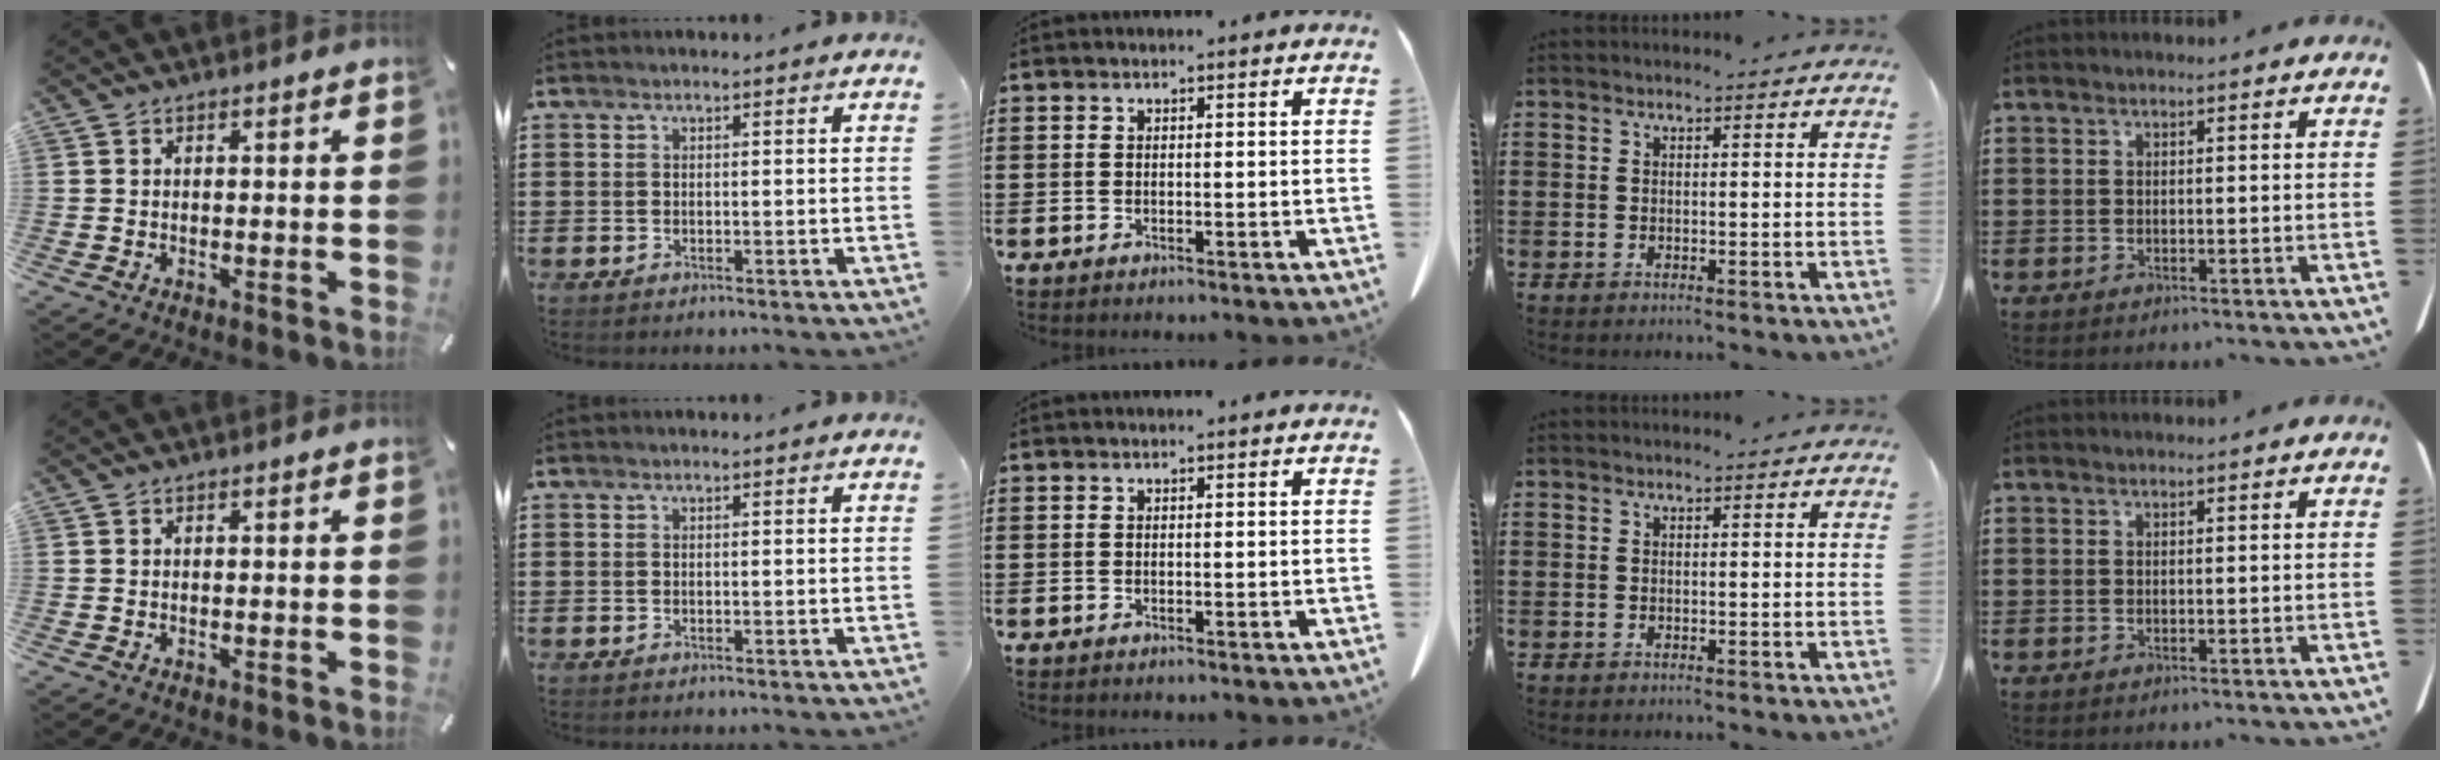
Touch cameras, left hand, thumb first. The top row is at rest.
{}